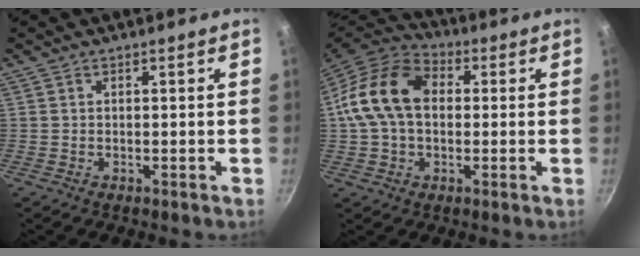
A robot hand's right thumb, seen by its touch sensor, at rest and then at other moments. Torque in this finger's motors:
{"motor_torque": [1.15, 2.70, 1.20, -0.60, 0.14]}